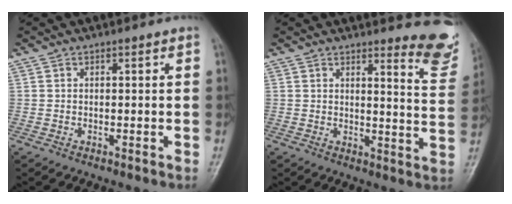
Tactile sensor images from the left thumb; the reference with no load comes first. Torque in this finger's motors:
{"motor_torque": [0.10, -0.08, -0.37, -0.44, 0.05]}